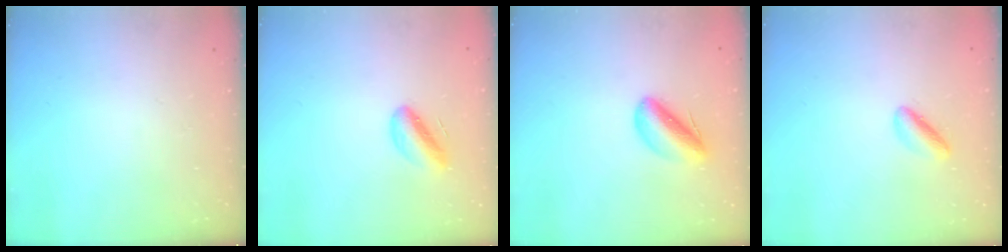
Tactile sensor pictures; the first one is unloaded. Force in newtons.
{"total": 6.1, "press": 5.7, "slide": 2.2}
{"total": 7.4, "press": 7.1, "slide": 2.0}
{"total": 2.8, "press": 2.8, "slide": 0.3}